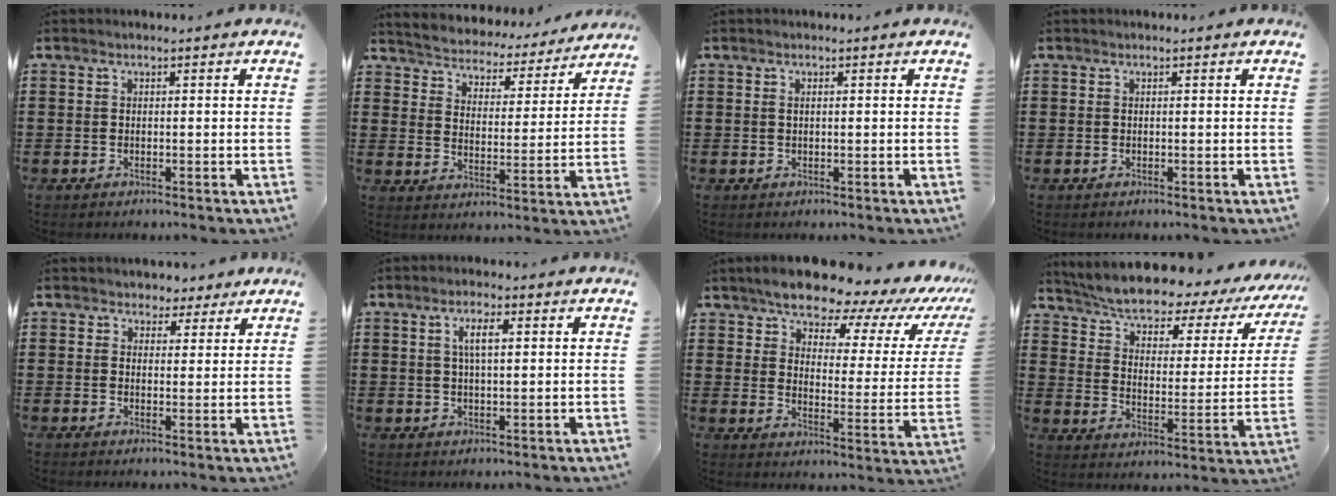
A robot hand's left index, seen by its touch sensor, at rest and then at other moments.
{"total": 3.7, "force": [3.7, 0.1, -0.5], "torque": [-0.018, -0.039, 0.055]}
{"total": 0.6, "force": [0.1, 0.2, 0.6], "torque": [-0.013, -0.001, 0.003]}
{"total": 0.0}
{"total": 3.0, "force": [2.4, 1.9, 0.1], "torque": [-0.009, 0.003, 0.042]}
{"total": 3.7, "force": [1.0, 1.2, 3.4], "torque": [-0.071, 0.009, 0.014]}
{"total": 10.4, "force": [9.0, 2.7, 4.5], "torque": [-0.100, -0.061, 0.153]}
{"total": 5.2, "force": [4.5, 0.9, 2.5], "torque": [-0.072, -0.039, 0.069]}